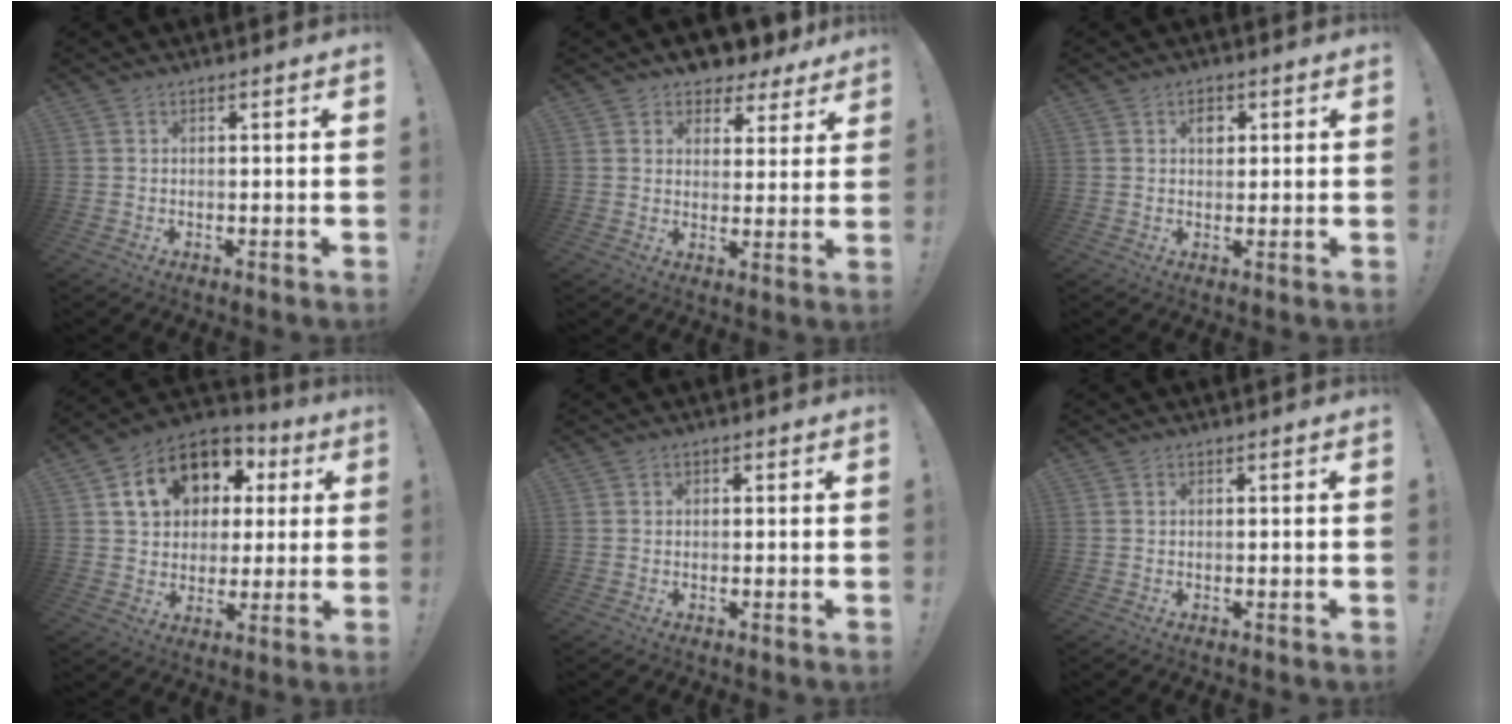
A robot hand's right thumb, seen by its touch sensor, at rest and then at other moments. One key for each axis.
{"total": 6.3, "fx": 5.3, "fy": 3.4, "fz": 0.9, "tx": -0.008, "ty": -0.047, "tz": 0.097}
{"total": 3.0, "fx": 0.8, "fy": 2.2, "fz": 1.9, "tx": -0.017, "ty": -0.002, "tz": 0.008}
{"total": 16.7, "fx": 6.1, "fy": 12.5, "fz": 9.1, "tx": -0.144, "ty": -0.011, "tz": 0.122}
{"total": 0.9, "fx": -0.2, "fy": 0.8, "fz": 0.3, "tx": -0.005, "ty": 0.003, "tz": -0.004}
{"total": 0.0}